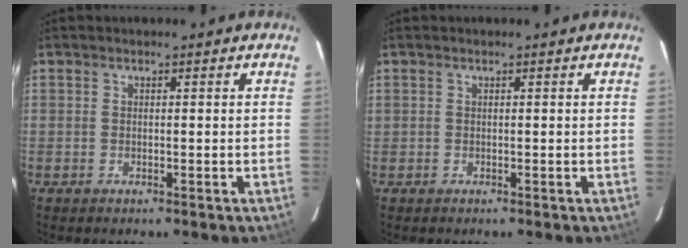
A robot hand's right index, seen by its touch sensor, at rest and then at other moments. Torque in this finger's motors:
{"motor_torque": [0.02, 0.07, 0.09, 0.03]}